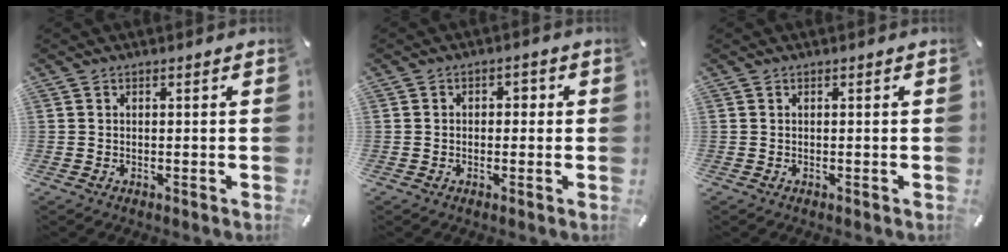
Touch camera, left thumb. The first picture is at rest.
{"total": 2.1, "force": [-0.8, 1.6, 1.1], "torque": [-0.022, 0.011, -0.020]}
{"total": 0.0}